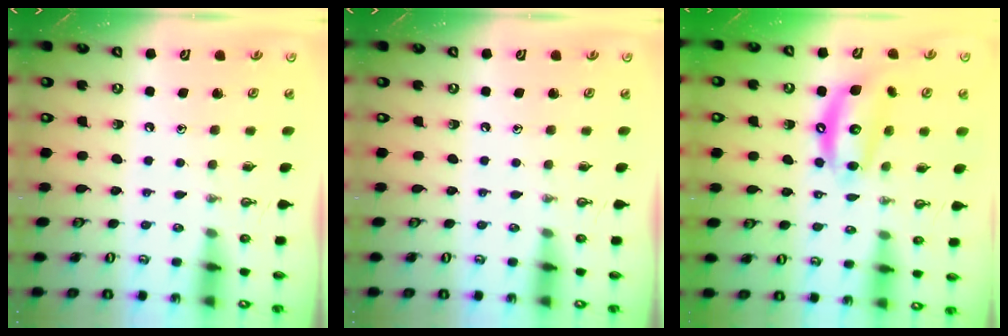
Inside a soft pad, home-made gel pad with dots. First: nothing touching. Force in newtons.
{"total": 0.0}
{"total": 10.7, "press": 10.7, "slide": 0.9}